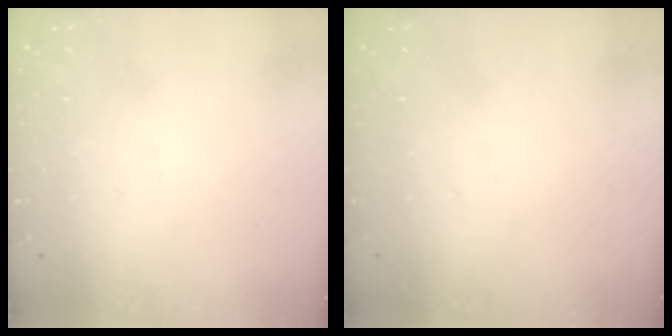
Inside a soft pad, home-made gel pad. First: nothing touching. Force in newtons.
{"total": 0.0}